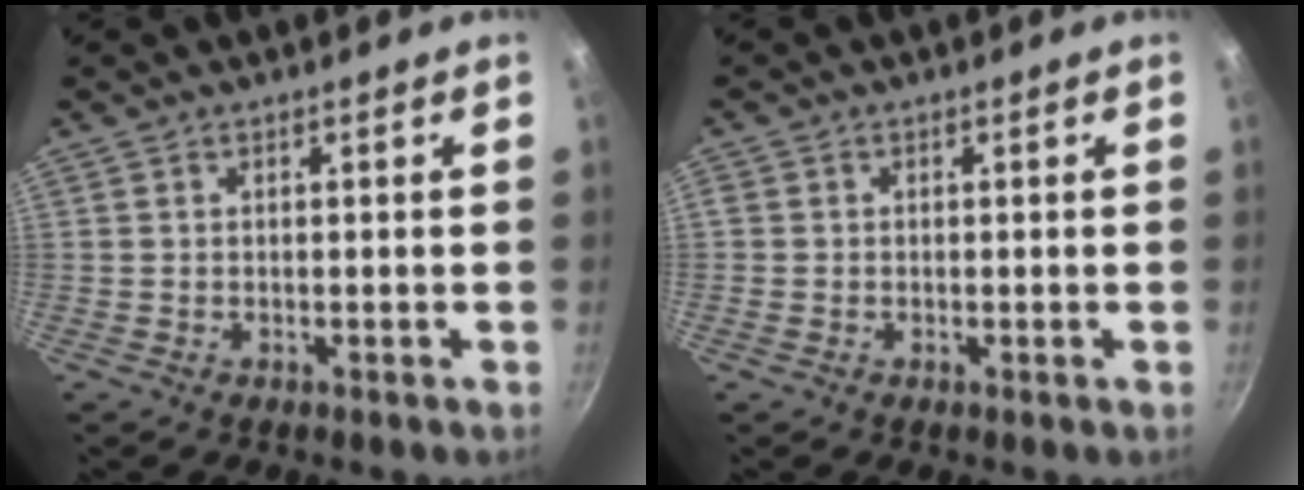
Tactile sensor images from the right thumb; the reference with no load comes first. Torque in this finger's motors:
{"motor_torque": [2.70, 2.31, 0.37, -0.27, 0.06]}